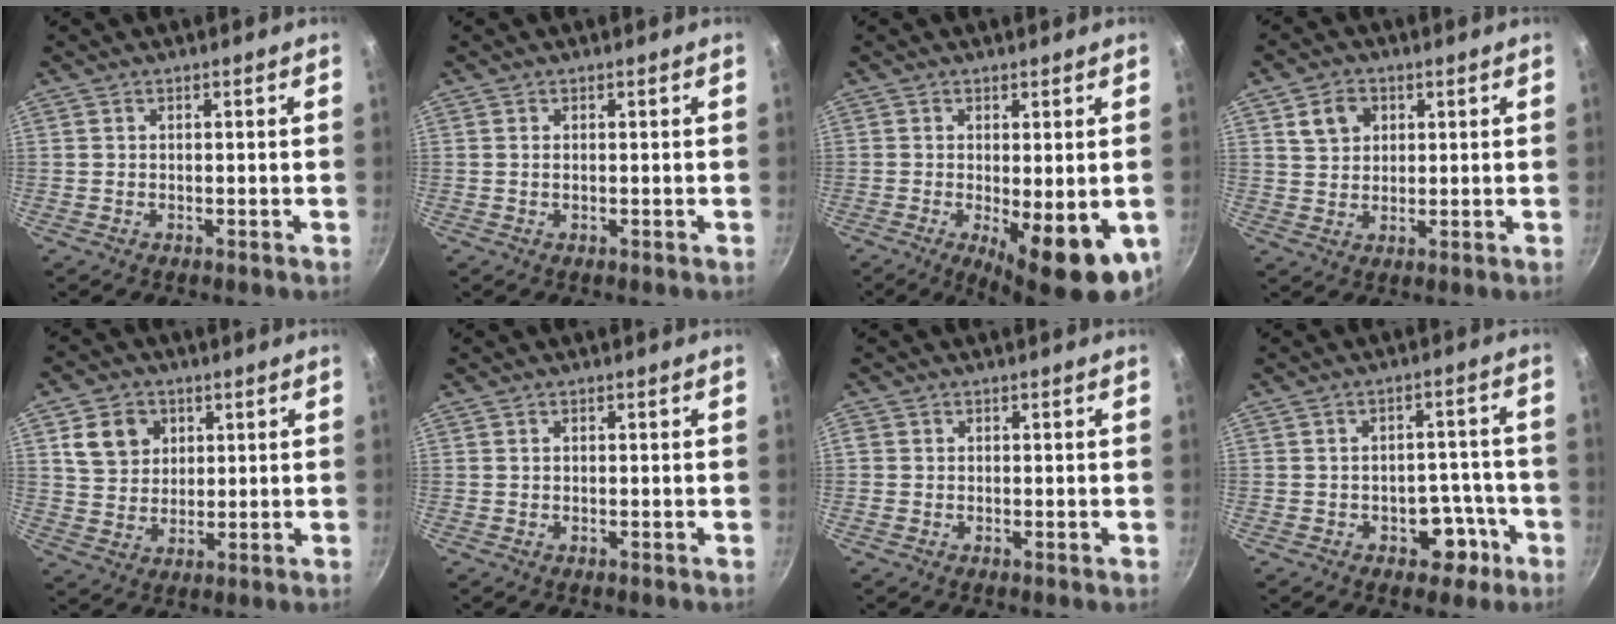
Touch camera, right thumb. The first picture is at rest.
{"total": 0.5, "force": [0.1, 0.3, 0.4], "torque": [-0.012, 0.002, 0.004]}
{"total": 14.2, "force": [-4.7, 5.0, 12.4], "torque": [-0.136, -0.017, -0.049]}
{"total": 5.7, "force": [2.3, 4.5, 2.8], "torque": [-0.028, -0.004, 0.042]}
{"total": 8.5, "force": [3.1, 7.0, 3.7], "torque": [-0.035, -0.007, 0.060]}
{"total": 0.0}
{"total": 1.3, "force": [-0.1, 1.2, 0.5], "torque": [-0.009, 0.000, -0.004]}
{"total": 7.0, "force": [-3.4, 4.9, 3.7], "torque": [-0.014, 0.043, -0.041]}